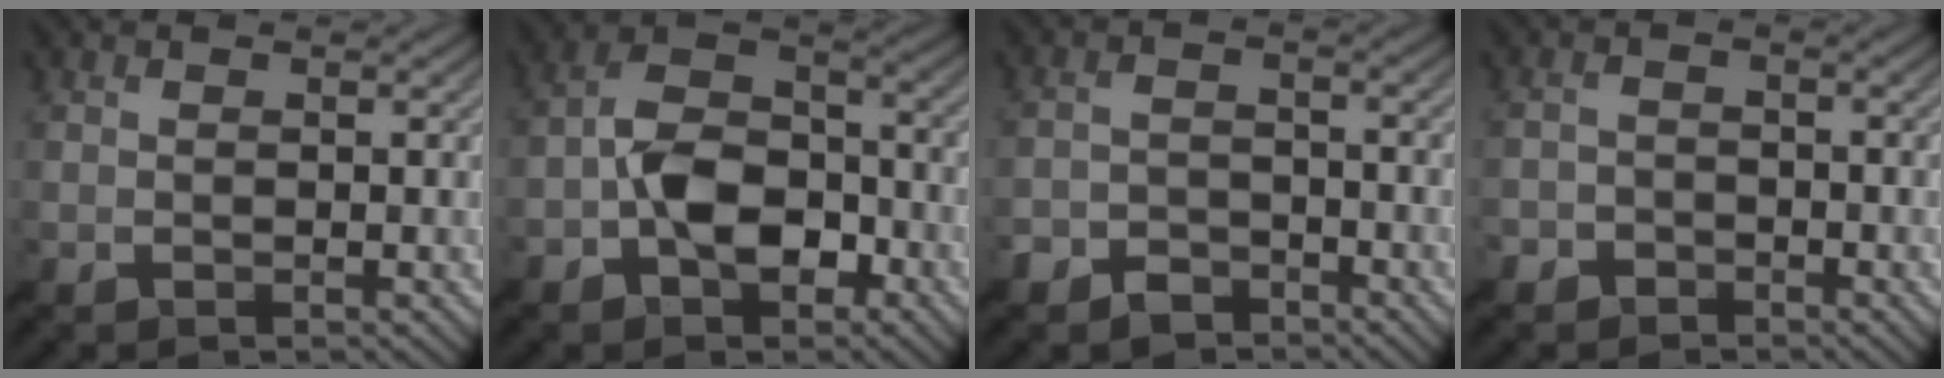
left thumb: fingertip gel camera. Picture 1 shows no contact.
{"total": 8.7, "force": [-3.2, 4.8, 6.5], "torque": [-0.123, 0.015, -0.072]}
{"total": 4.1, "force": [-3.3, 2.0, 1.3], "torque": [-0.022, -0.002, -0.067]}
{"total": 2.5, "force": [-2.0, 1.6, 0.2], "torque": [0.005, 0.003, -0.044]}